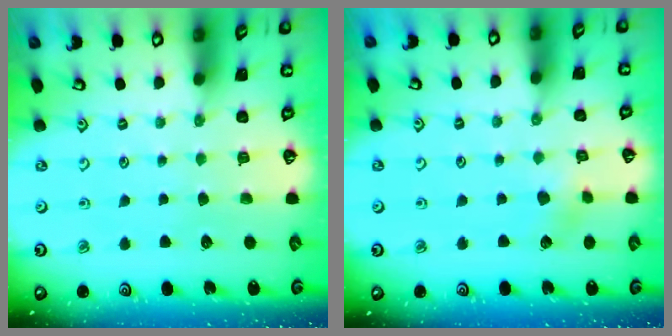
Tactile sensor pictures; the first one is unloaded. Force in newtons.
{"total": 2.9, "press": 2.9, "slide": 0.4}